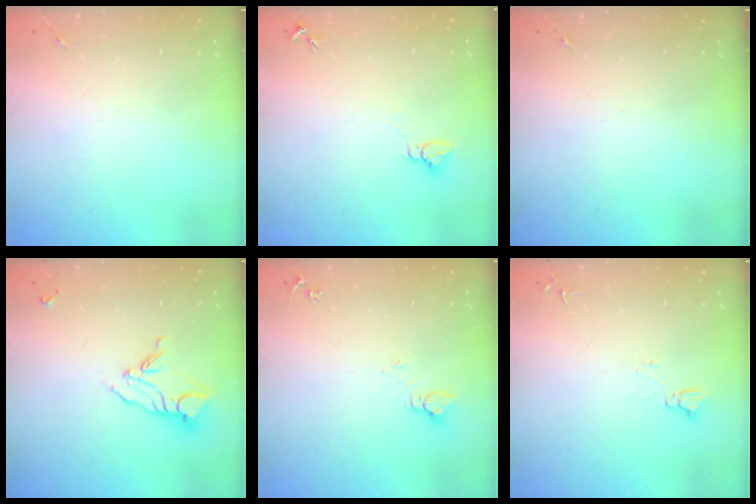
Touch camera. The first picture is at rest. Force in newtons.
{"total": 2.7, "press": 2.7, "slide": 0.1}
{"total": 0.0}
{"total": 9.9, "press": 9.8, "slide": 0.8}
{"total": 3.7, "press": 3.7, "slide": 0.3}
{"total": 4.1, "press": 4.1, "slide": 0.4}